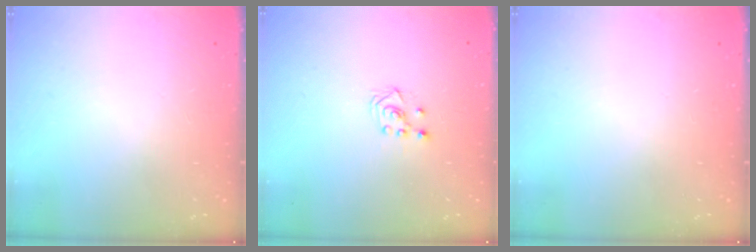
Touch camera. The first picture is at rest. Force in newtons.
{"total": 3.7, "press": 3.7, "slide": 0.7}
{"total": 0.0}